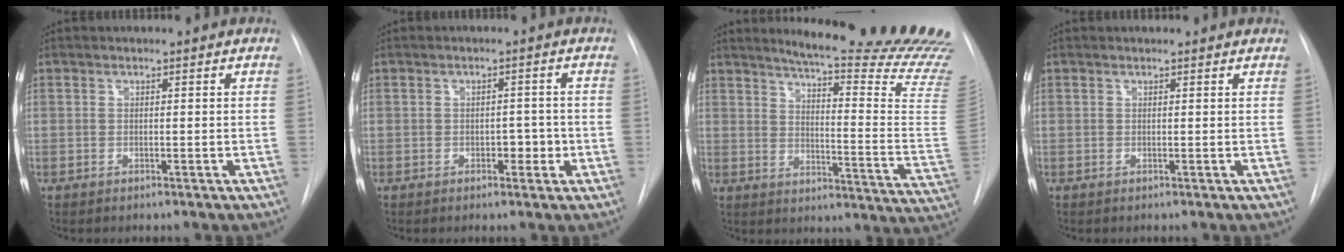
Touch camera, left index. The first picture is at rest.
{"total": 2.2, "force": [-0.6, 1.4, 1.6], "torque": [-0.015, 0.004, -0.006]}
{"total": 25.8, "force": [23.3, -1.2, 10.9], "torque": [-0.156, -0.155, 0.278]}
{"total": 2.5, "force": [2.4, 0.5, 0.5], "torque": [-0.013, 0.016, 0.024]}